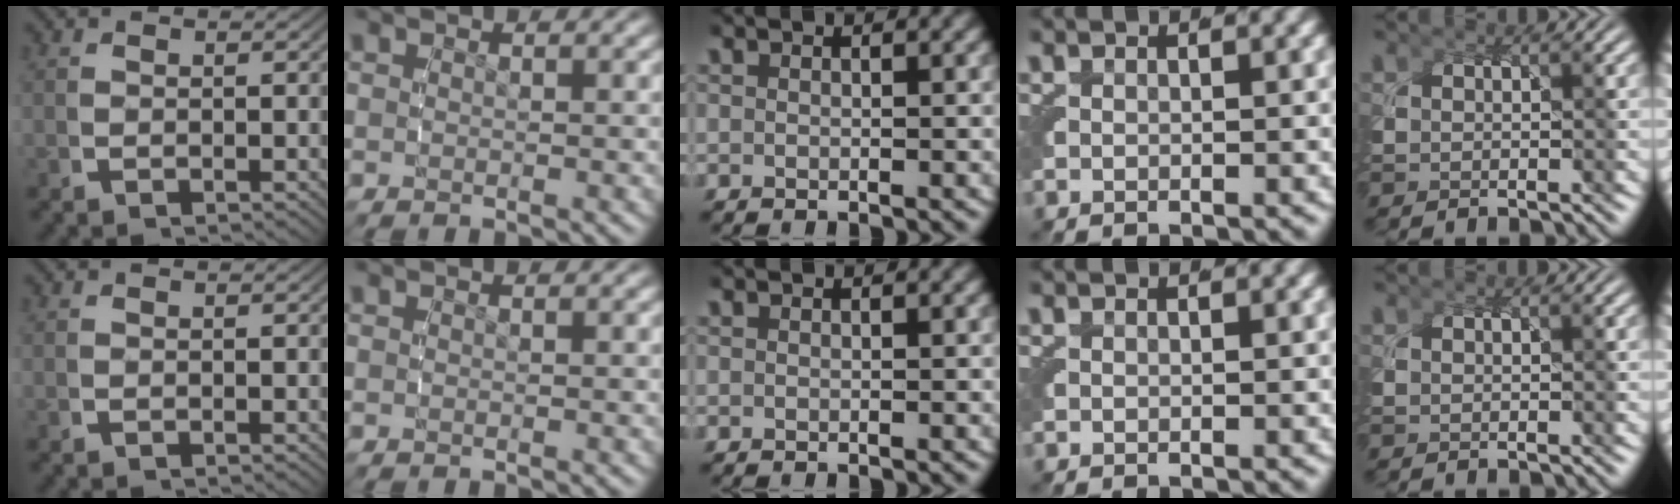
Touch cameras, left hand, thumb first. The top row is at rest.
{}